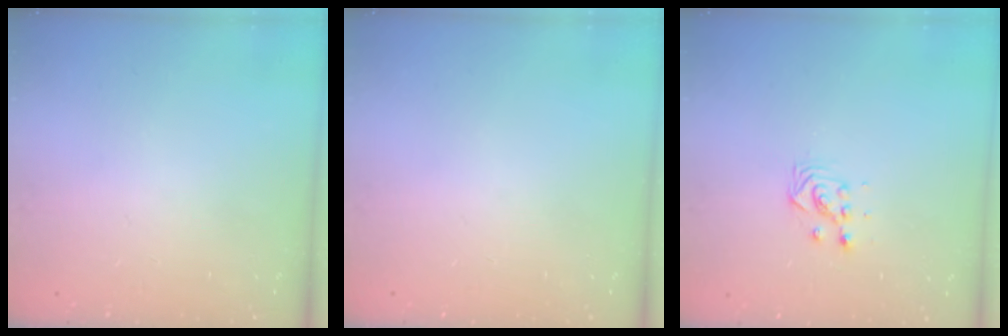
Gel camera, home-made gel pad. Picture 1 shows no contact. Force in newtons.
{"total": 0.0}
{"total": 3.7, "press": 3.7, "slide": 0.2}